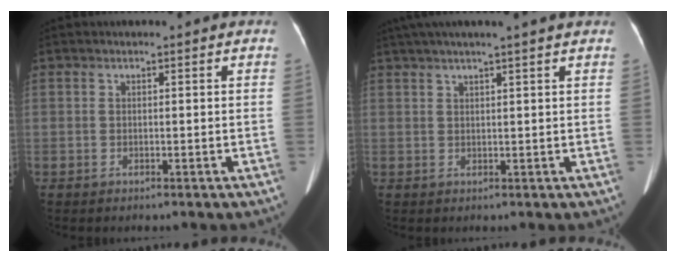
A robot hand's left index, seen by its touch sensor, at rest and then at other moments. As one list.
[{"total": 7.6, "force": [6.1, -1.0, 4.5], "torque": [-0.069, 0.033, 0.084]}]